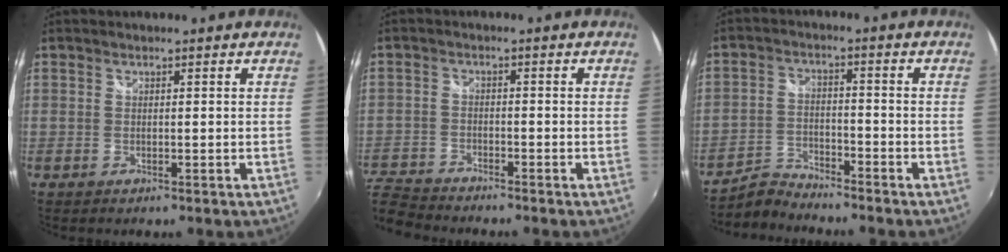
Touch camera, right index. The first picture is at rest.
{"total": 8.2, "force": [-7.7, 2.3, 1.7], "torque": [-0.072, -0.007, -0.156]}
{"total": 5.3, "force": [-5.2, 0.8, 0.2], "torque": [-0.013, 0.013, -0.105]}